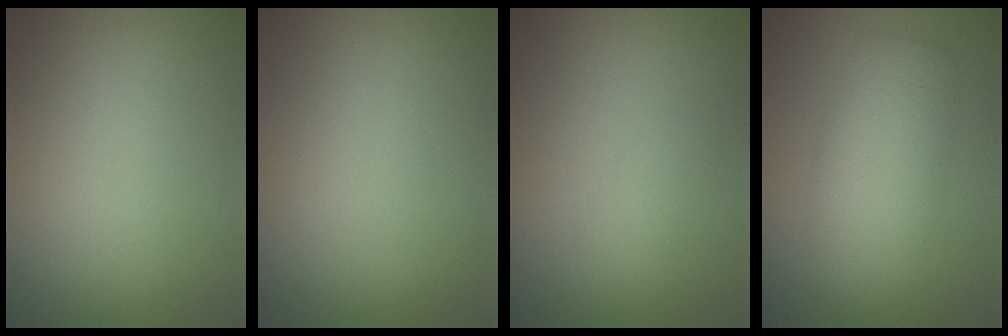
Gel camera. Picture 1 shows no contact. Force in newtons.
{"total": 0.0}
{"total": 1.2, "press": 1.2, "slide": 0.0}
{"total": 5.1, "press": 5.1, "slide": 0.3}